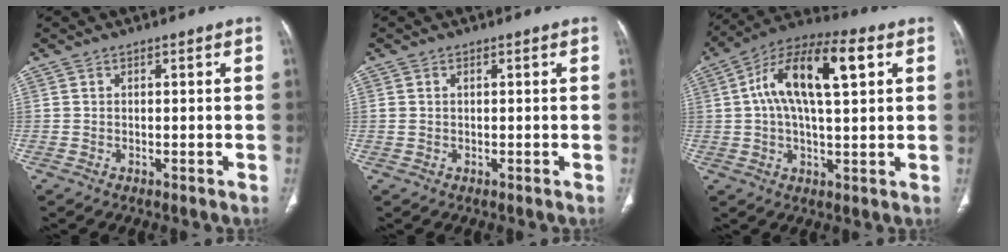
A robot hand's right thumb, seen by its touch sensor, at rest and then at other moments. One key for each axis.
{"total": 1.0, "fx": 0.3, "fy": 0.6, "fz": 0.8, "tx": -0.025, "ty": 0.009, "tz": 0.013}
{"total": 16.5, "fx": 4.4, "fy": 6.7, "fz": 14.5, "tx": -0.248, "ty": 0.025, "tz": 0.066}